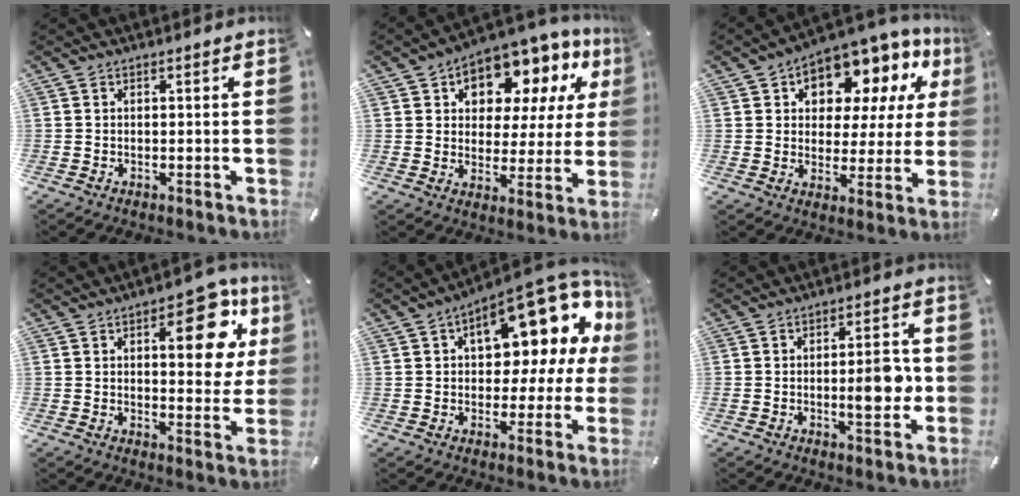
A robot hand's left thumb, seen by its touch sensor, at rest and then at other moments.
{"total": 10.8, "force": [7.1, 7.0, 4.2], "torque": [-0.068, -0.062, 0.125]}
{"total": 10.9, "force": [7.1, 6.9, 4.5], "torque": [-0.073, -0.067, 0.128]}
{"total": 16.1, "force": [5.8, 7.5, 13.0], "torque": [-0.144, -0.024, 0.086]}
{"total": 19.4, "force": [9.1, 9.4, 14.4], "torque": [-0.189, -0.067, 0.148]}
{"total": 8.7, "force": [-0.8, 3.5, 7.9], "torque": [-0.099, 0.000, -0.017]}